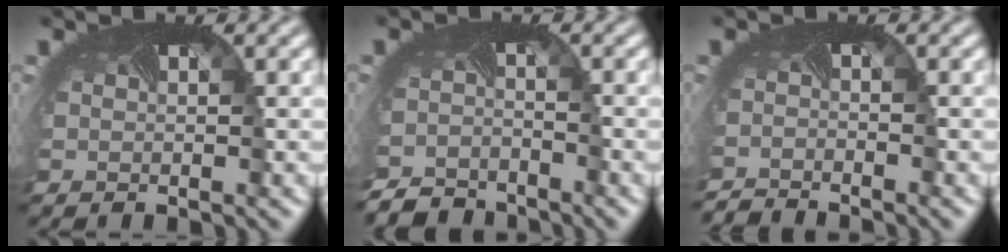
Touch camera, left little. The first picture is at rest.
{"total": 4.2, "force": [-4.1, 0.8, 0.1], "torque": [-0.005, -0.022, -0.077]}
{"total": 2.4, "force": [-2.3, -0.4, -0.5], "torque": [-0.001, -0.017, -0.048]}